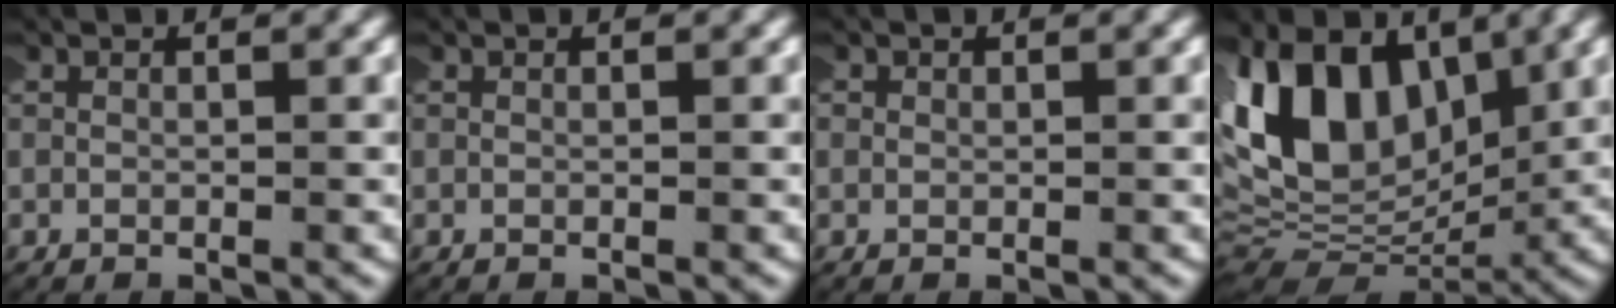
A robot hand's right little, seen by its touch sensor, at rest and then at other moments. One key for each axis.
{"total": 0.0}
{"total": 0.7, "fx": 0.0, "fy": 0.7, "fz": 0.0, "tx": -0.001, "ty": 0.000, "tz": -0.003}
{"total": 13.6, "fx": 3.8, "fy": 9.1, "fz": 9.4, "tx": -0.200, "ty": -0.004, "tz": 0.067}